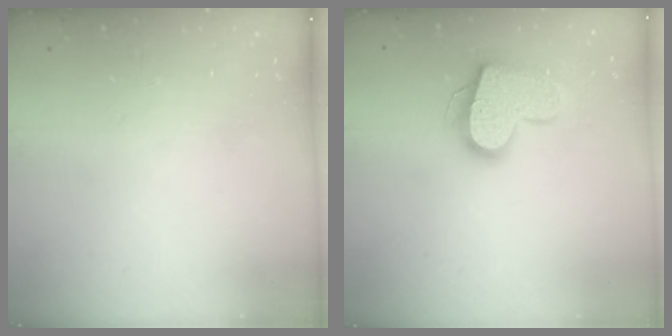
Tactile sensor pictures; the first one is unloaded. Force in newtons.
{"total": 16.5, "press": 16.4, "slide": 1.2}